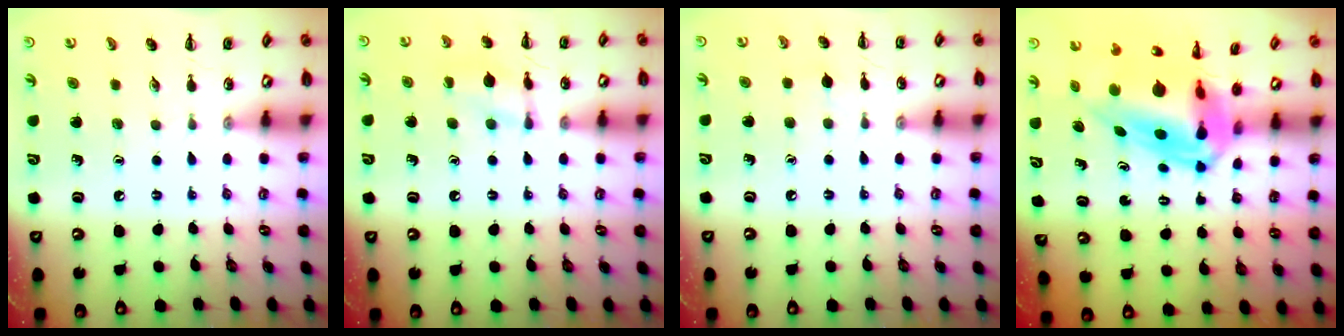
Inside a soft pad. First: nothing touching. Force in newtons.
{"total": 10.1, "press": 10.1, "slide": 0.7}
{"total": 3.7, "press": 3.4, "slide": 1.5}
{"total": 10.1, "press": 9.6, "slide": 3.2}